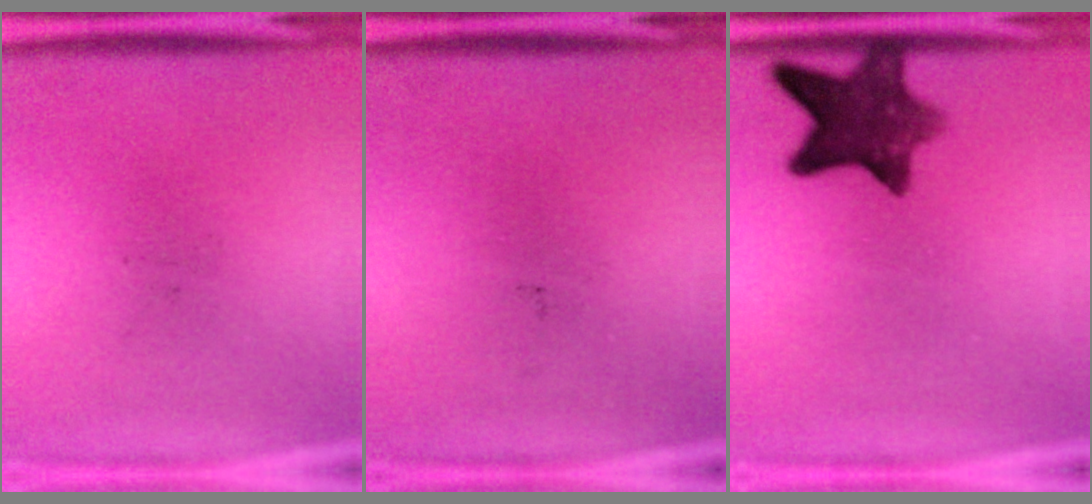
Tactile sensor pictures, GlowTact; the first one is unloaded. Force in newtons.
{"total": 0.0}
{"total": 9.9}